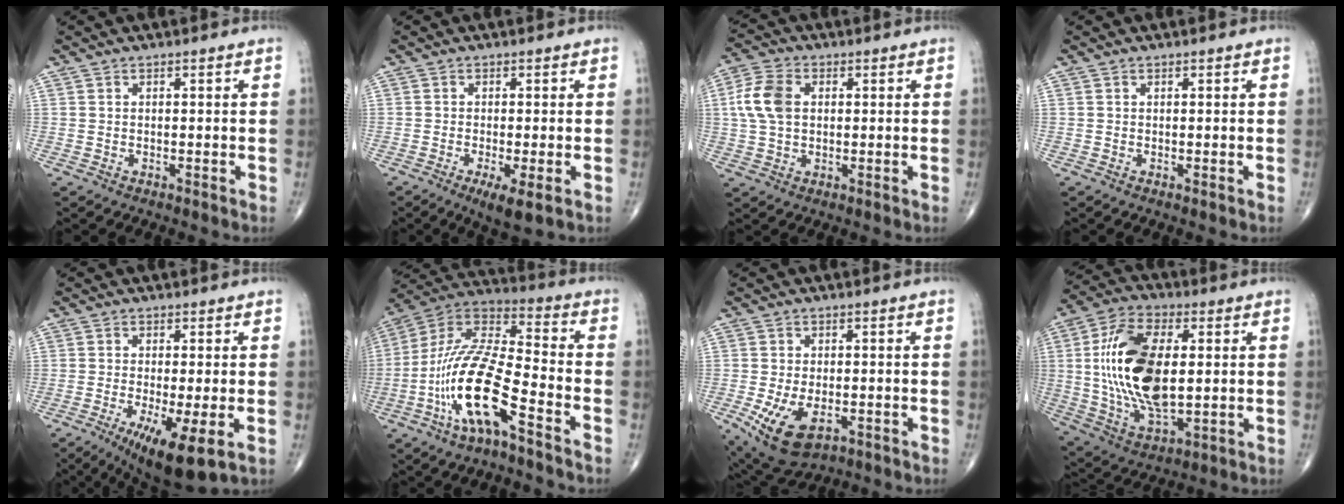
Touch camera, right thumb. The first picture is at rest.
{"total": 5.0, "force": [-2.0, 1.0, 4.5], "torque": [-0.082, -0.015, -0.035]}
{"total": 8.1, "force": [1.2, 5.4, 5.9], "torque": [-0.127, 0.012, 0.021]}
{"total": 0.0}
{"total": 10.5, "force": [-3.8, 2.3, 9.5], "torque": [-0.164, -0.022, -0.056]}
{"total": 17.3, "force": [-7.7, 4.7, 14.8], "torque": [-0.306, 0.052, -0.148]}
{"total": 10.1, "force": [-3.7, 5.5, 7.6], "torque": [-0.138, -0.004, -0.050]}
{"total": 20.0, "force": [1.7, 10.0, 17.2], "torque": [-0.333, -0.007, 0.034]}